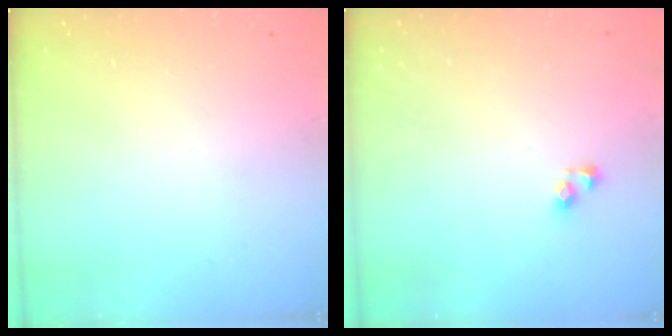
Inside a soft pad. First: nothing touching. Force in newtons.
{"total": 3.7, "press": 3.7, "slide": 0.1}